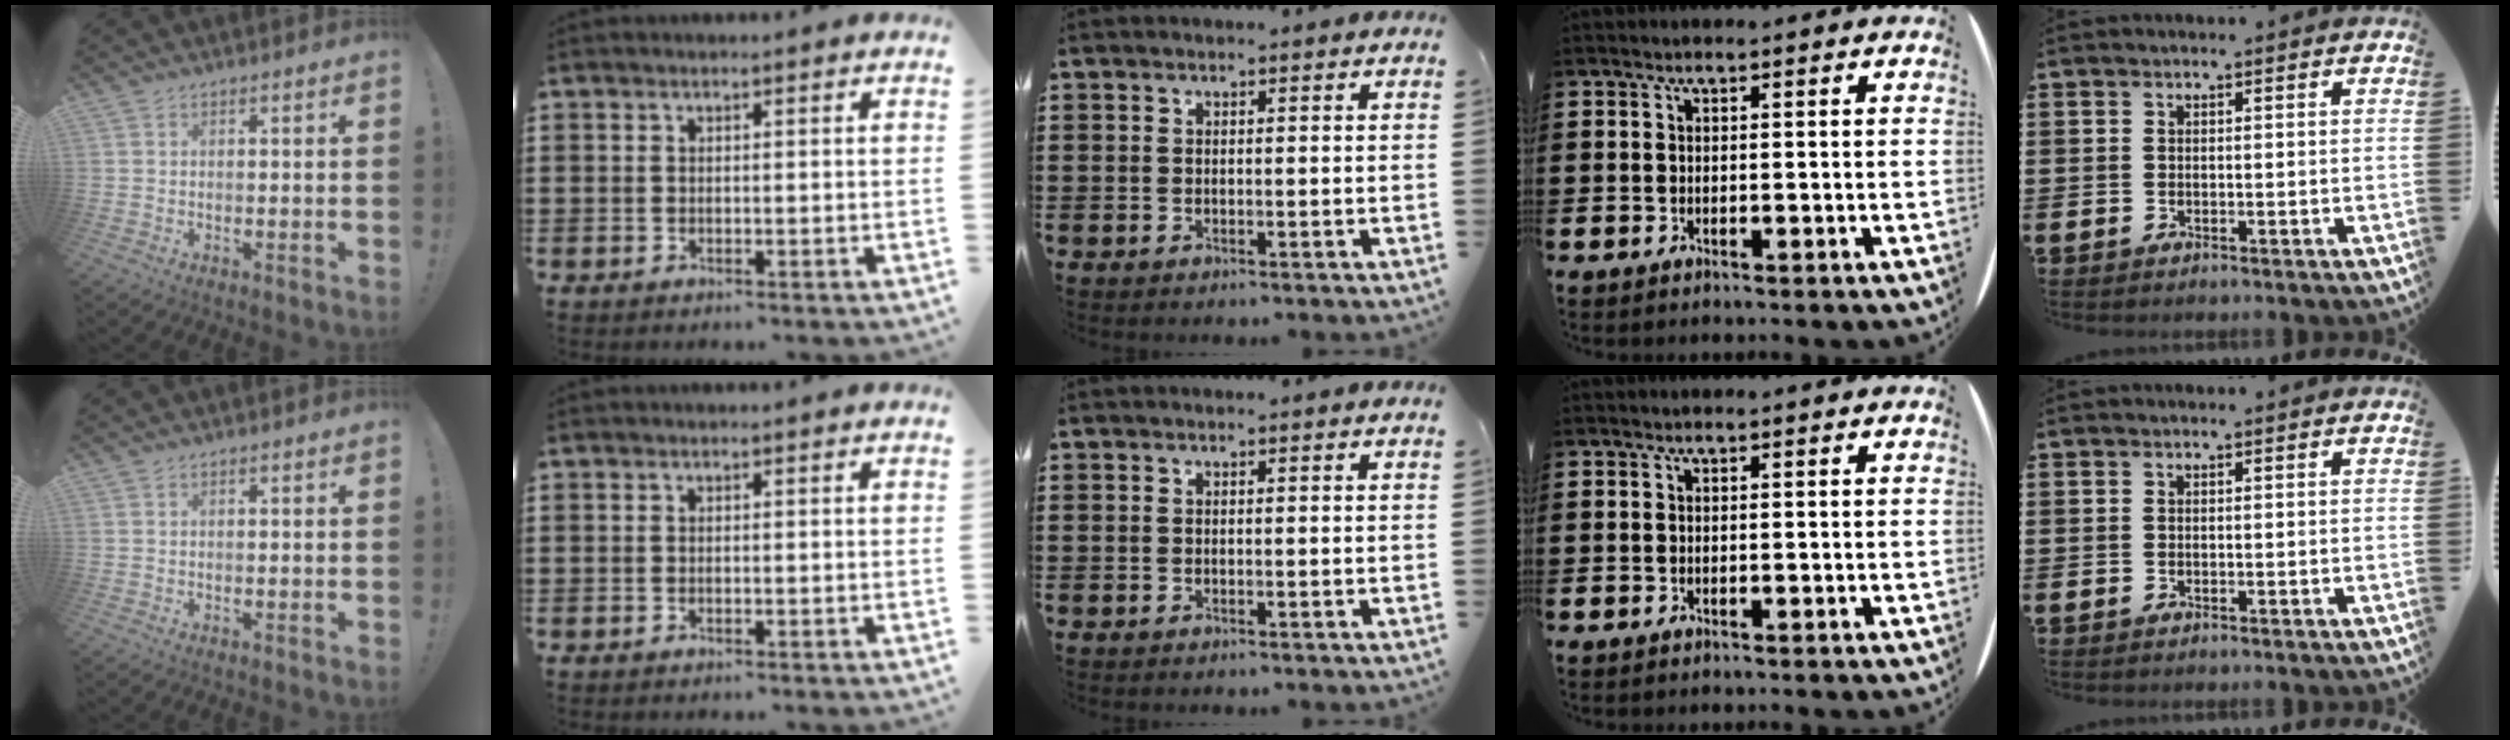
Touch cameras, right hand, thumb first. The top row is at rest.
{}